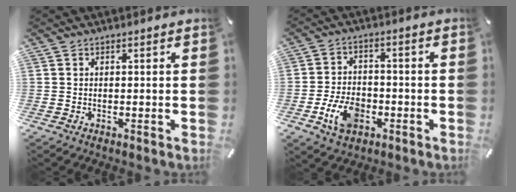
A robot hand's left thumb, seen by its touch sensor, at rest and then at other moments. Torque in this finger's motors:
{"motor_torque": [0.66, 1.54, 0.18, 0.27, 0.02]}